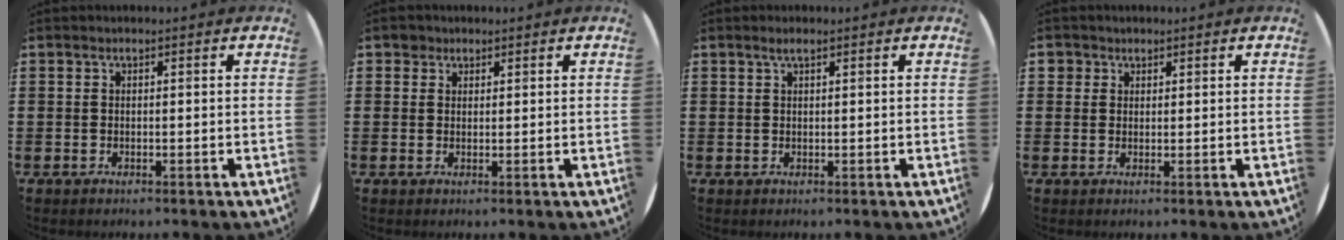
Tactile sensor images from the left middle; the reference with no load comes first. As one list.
[{"total": 1.5, "force": [1.2, 1.0, 0.1], "torque": [0.006, 0.002, 0.021]}, {"total": 1.0, "force": [0.7, 0.1, 0.7], "torque": [-0.013, 0.004, 0.012]}, {"total": 1.6, "force": [1.2, 1.1, 0.0], "torque": [0.007, 0.002, 0.021]}]